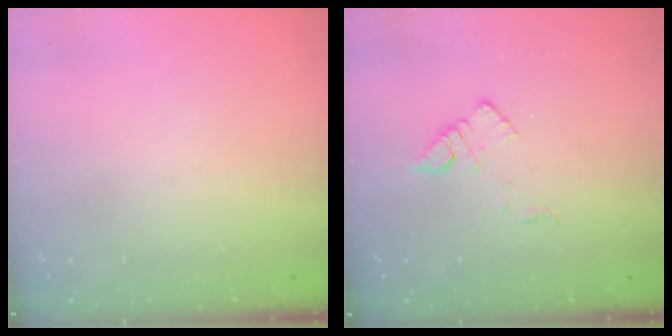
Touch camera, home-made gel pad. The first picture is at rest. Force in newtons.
{"total": 5.8, "press": 5.8, "slide": 0.6}